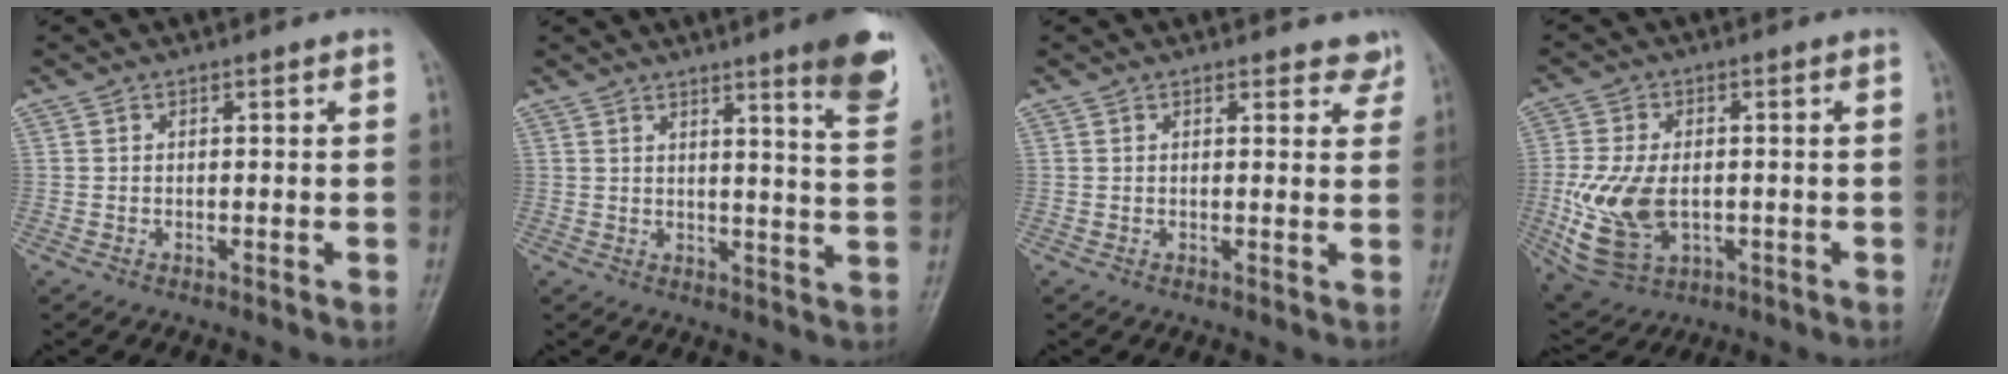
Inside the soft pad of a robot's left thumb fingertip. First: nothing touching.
{"total": 9.5, "force": [5.9, 0.5, 7.4], "torque": [-0.084, -0.038, 0.073]}
{"total": 3.1, "force": [2.7, 1.3, 0.7], "torque": [0.018, -0.015, 0.018]}
{"total": 12.6, "force": [-1.7, 8.1, 9.6], "torque": [-0.190, -0.009, -0.018]}